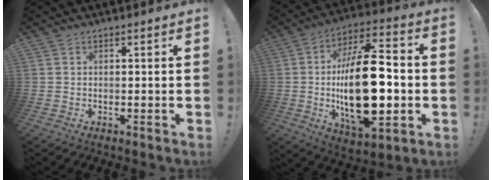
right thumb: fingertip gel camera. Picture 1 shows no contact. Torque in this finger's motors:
{"motor_torque": [1.22, 2.17, 2.77, 0.00, 0.89]}